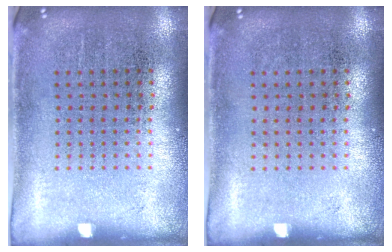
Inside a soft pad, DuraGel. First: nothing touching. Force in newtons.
{"total": 0.0}